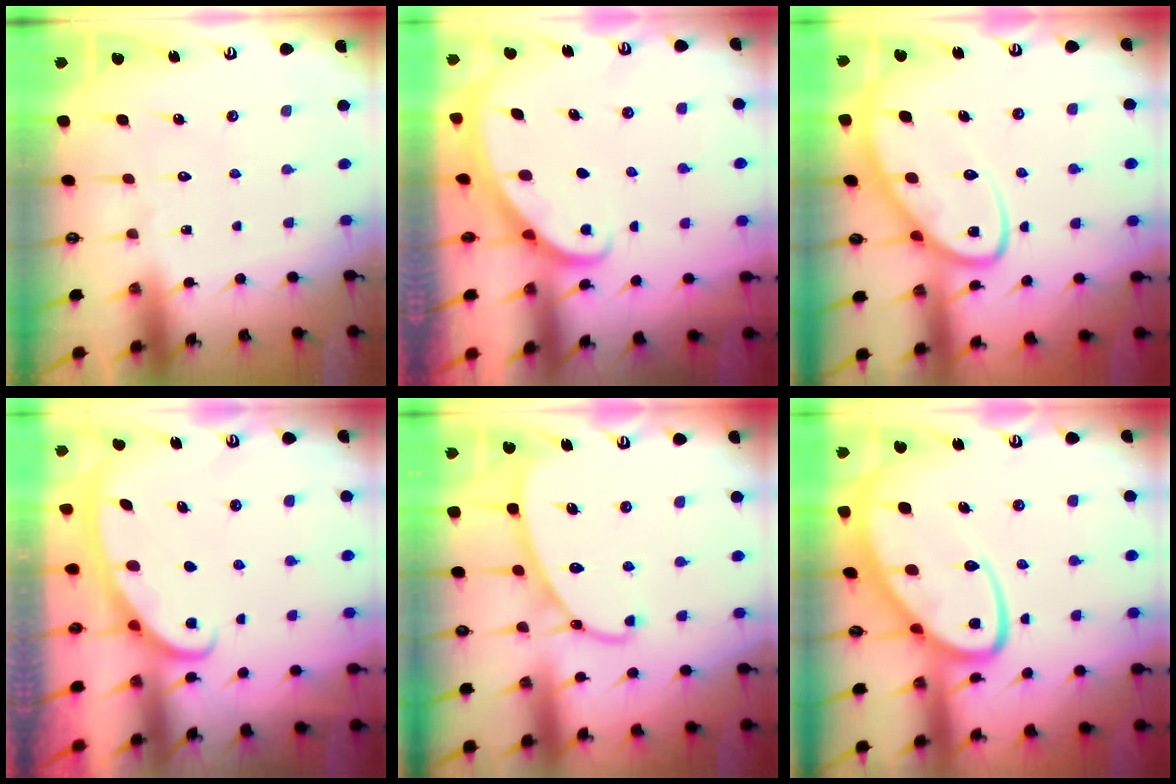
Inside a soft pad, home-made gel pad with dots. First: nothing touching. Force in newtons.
{"total": 1.9, "press": 1.9, "slide": 0.0}
{"total": 9.2, "press": 9.1, "slide": 1.1}
{"total": 2.8, "press": 2.8, "slide": 0.4}
{"total": 8.7, "press": 8.7, "slide": 0.4}
{"total": 14.1, "press": 14.1, "slide": 1.2}